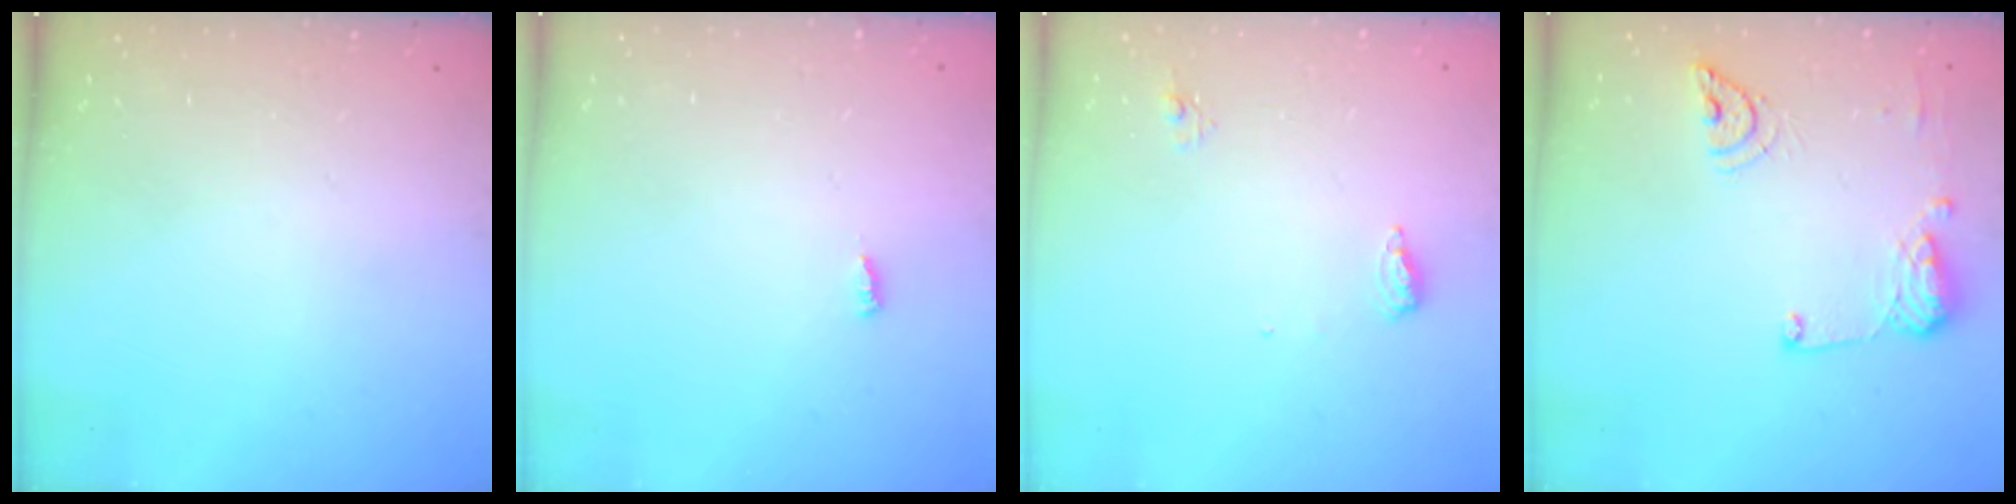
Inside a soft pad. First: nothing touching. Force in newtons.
{"total": 3.0, "press": 3.0, "slide": 0.0}
{"total": 6.5, "press": 6.4, "slide": 1.1}
{"total": 11.2, "press": 11.1, "slide": 1.5}